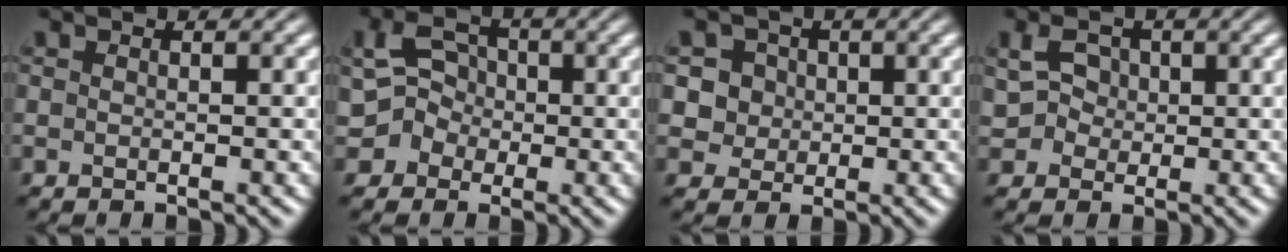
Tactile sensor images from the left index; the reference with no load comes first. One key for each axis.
{"total": 2.9, "fx": 0.0, "fy": 2.8, "fz": 1.0, "tx": 0.003, "ty": 0.012, "tz": -0.009}
{"total": 4.9, "fx": 1.3, "fy": 4.6, "fz": 1.3, "tx": -0.013, "ty": 0.037, "tz": 0.007}
{"total": 2.3, "fx": 0.5, "fy": 2.1, "fz": 0.8, "tx": -0.007, "ty": 0.008, "tz": 0.004}